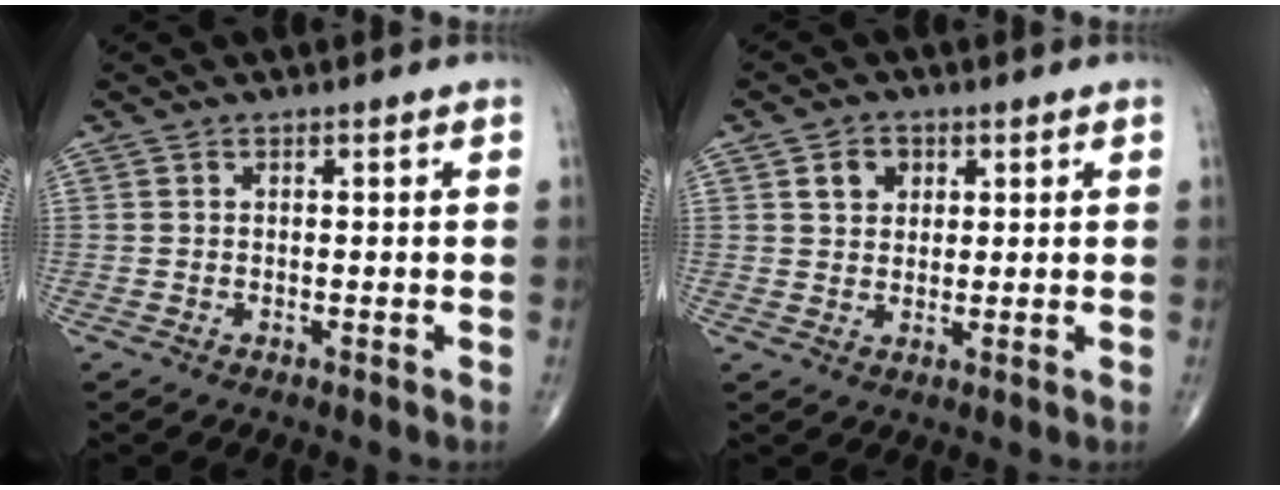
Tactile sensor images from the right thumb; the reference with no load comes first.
{"total": 4.1, "force": [1.5, 3.3, 1.9], "torque": [-0.006, -0.005, 0.024]}